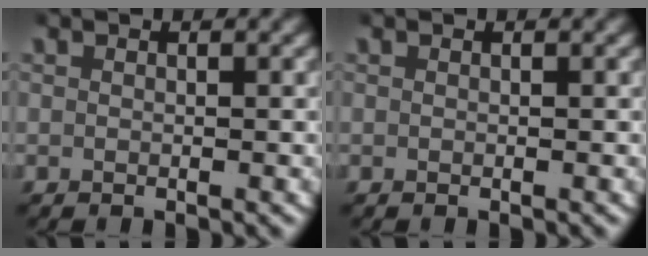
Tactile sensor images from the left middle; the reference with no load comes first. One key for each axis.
{"total": 0.0}